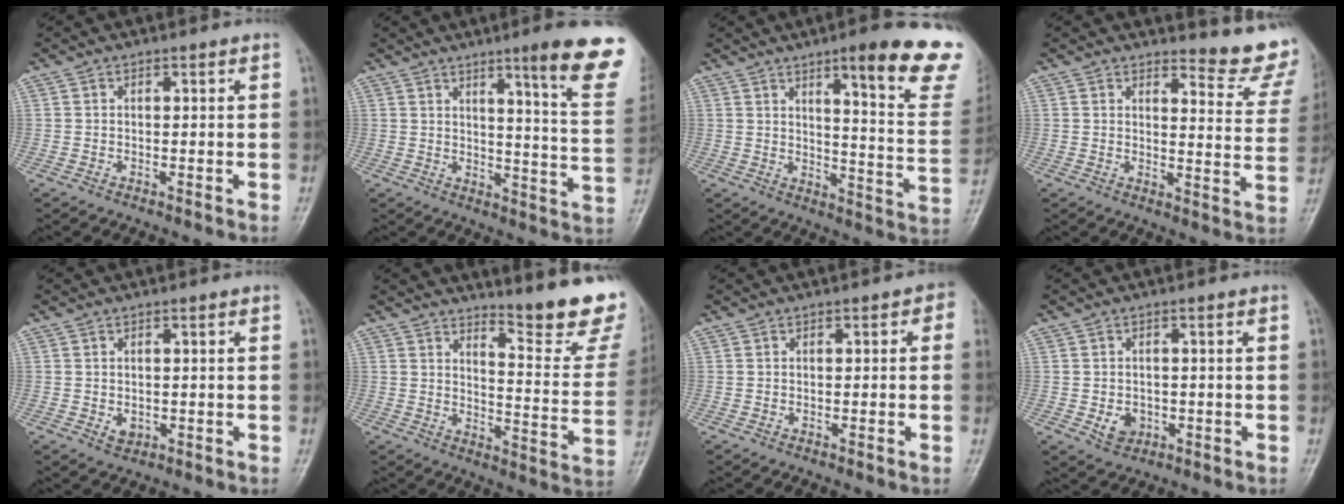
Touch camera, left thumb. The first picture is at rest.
{"total": 16.0, "force": [9.6, 1.0, 12.8], "torque": [-0.142, -0.058, 0.118]}
{"total": 19.8, "force": [12.1, 3.4, 15.4], "torque": [-0.169, -0.065, 0.156]}
{"total": 10.2, "force": [9.7, 1.7, 2.3], "torque": [-0.003, -0.115, 0.097]}
{"total": 1.8, "force": [-0.1, 1.4, 1.1], "torque": [-0.013, -0.003, 0.005]}
{"total": 15.1, "force": [12.3, 2.1, 8.4], "torque": [-0.085, -0.130, 0.158]}
{"total": 3.2, "force": [1.2, 1.3, 2.7], "torque": [-0.014, 0.001, 0.004]}
{"total": 3.4, "force": [-0.7, 2.8, 1.8], "torque": [-0.017, 0.000, -0.003]}